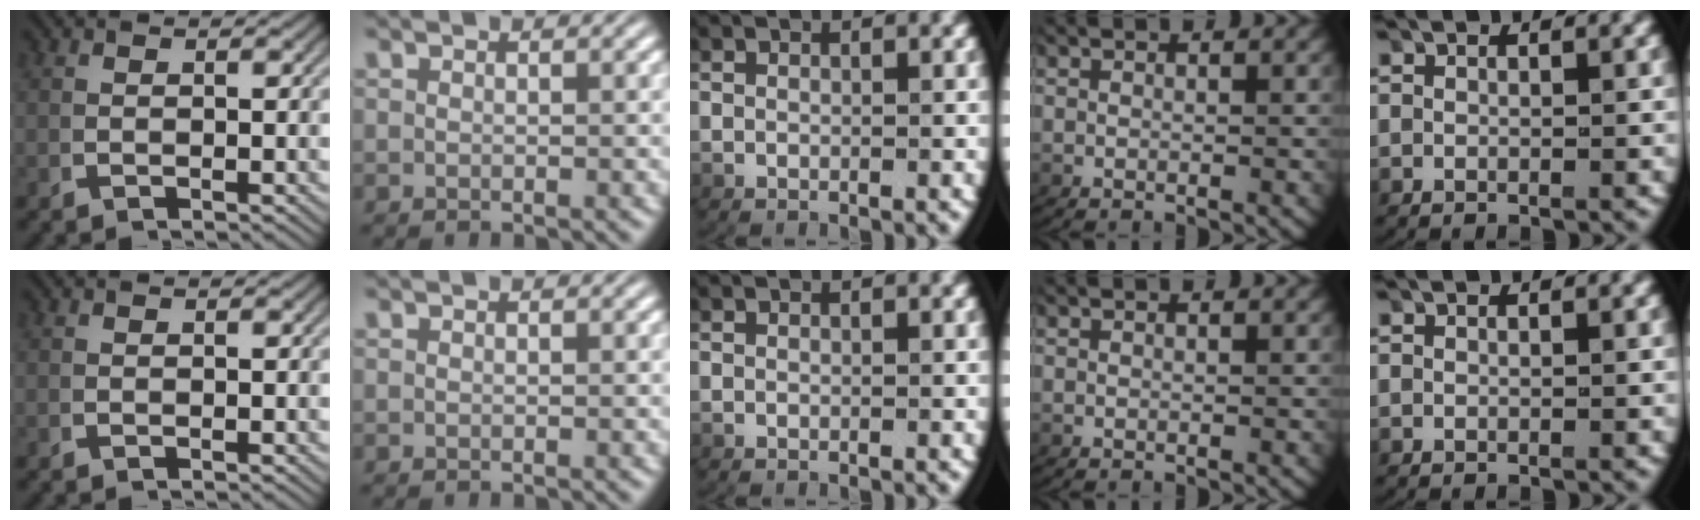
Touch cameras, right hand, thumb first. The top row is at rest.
{}